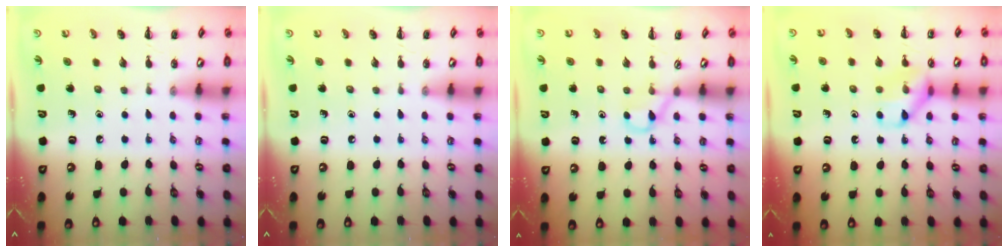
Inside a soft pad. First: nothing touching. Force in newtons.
{"total": 0.0}
{"total": 2.6, "press": 2.5, "slide": 0.9}
{"total": 10.1, "press": 10.1, "slide": 0.1}